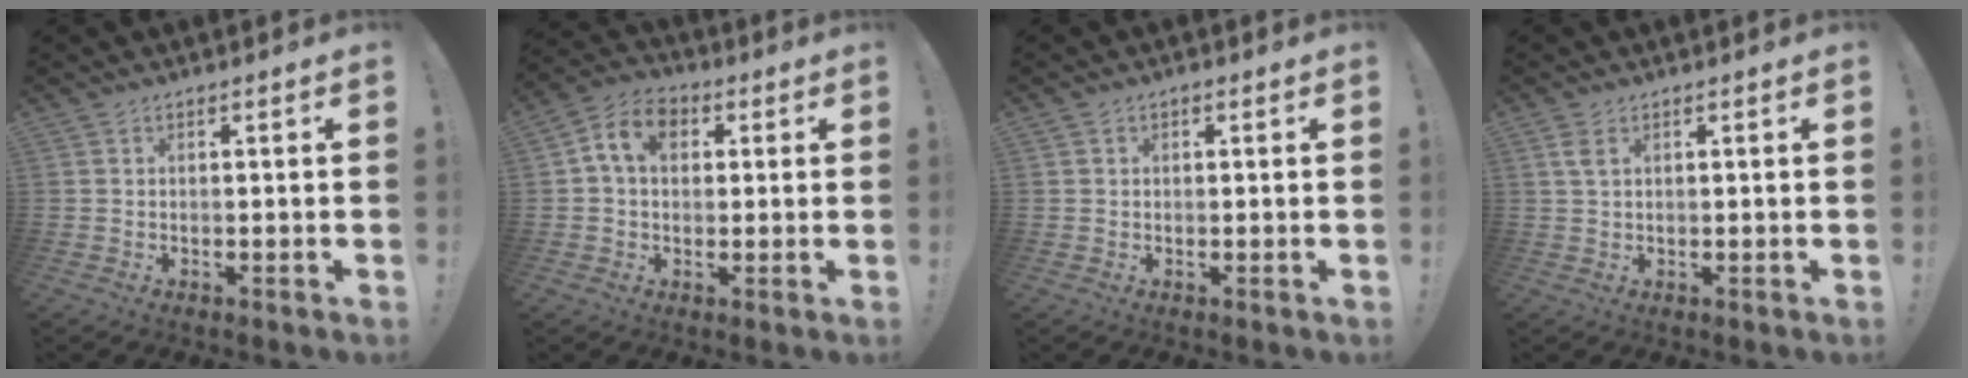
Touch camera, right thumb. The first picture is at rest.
{"total": 9.7, "force": [2.5, 7.1, 6.1], "torque": [-0.092, 0.011, 0.048]}
{"total": 0.7, "force": [0.2, 0.7, 0.2], "torque": [0.002, 0.000, 0.002]}
{"total": 2.8, "force": [1.2, 1.4, 2.2], "torque": [-0.040, 0.001, 0.021]}